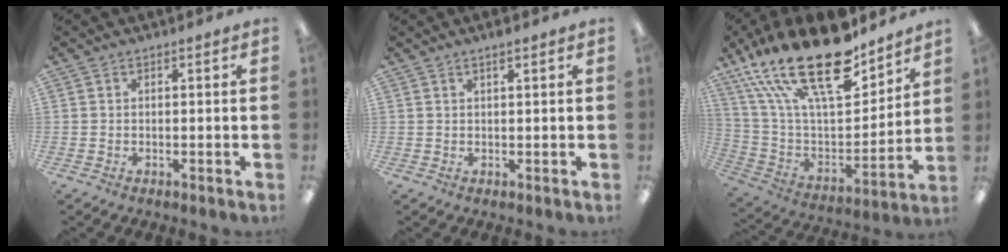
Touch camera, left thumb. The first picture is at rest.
{"total": 1.6, "force": [1.1, 0.2, 1.1], "torque": [-0.023, 0.002, 0.020]}
{"total": 27.4, "force": [18.0, 10.6, 17.8], "torque": [-0.345, -0.113, 0.309]}